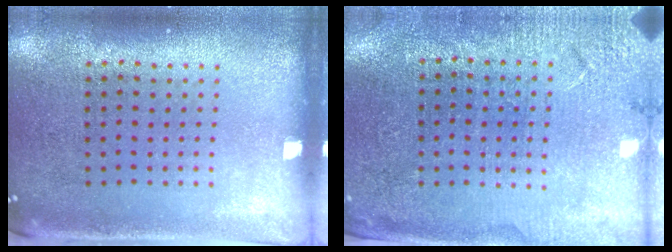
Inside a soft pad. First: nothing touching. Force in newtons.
{"total": 2.9, "press": 2.9, "slide": 0.3}